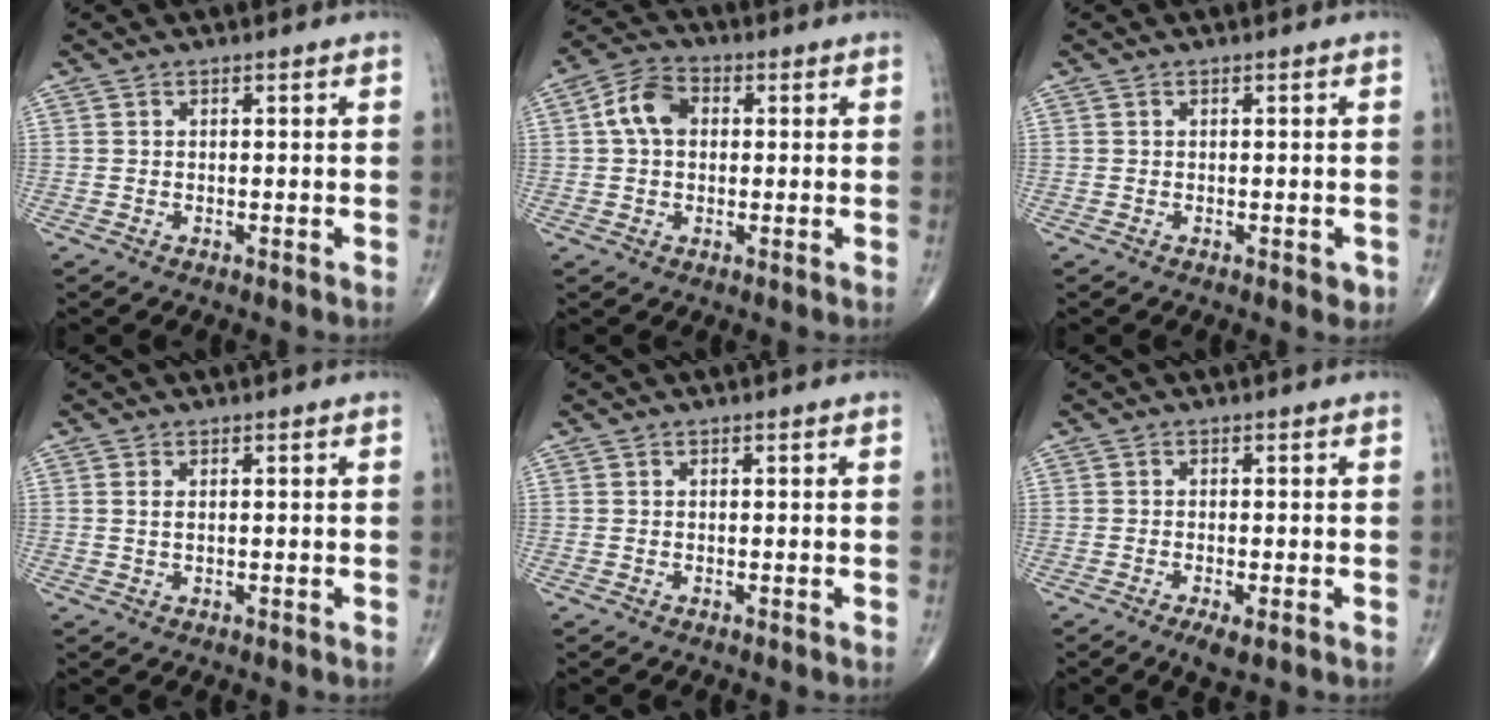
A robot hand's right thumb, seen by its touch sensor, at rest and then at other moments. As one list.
[{"total": 7.3, "force": [1.1, 5.2, 5.0], "torque": [-0.089, 0.020, 0.012]}, {"total": 1.5, "force": [-0.4, 0.9, 1.1], "torque": [-0.005, 0.000, -0.004]}, {"total": 1.3, "force": [0.3, 0.6, 1.1], "torque": [-0.027, 0.001, 0.010]}, {"total": 0.0}, {"total": 2.9, "force": [-1.4, 0.8, 2.4], "torque": [-0.047, -0.007, -0.024]}]